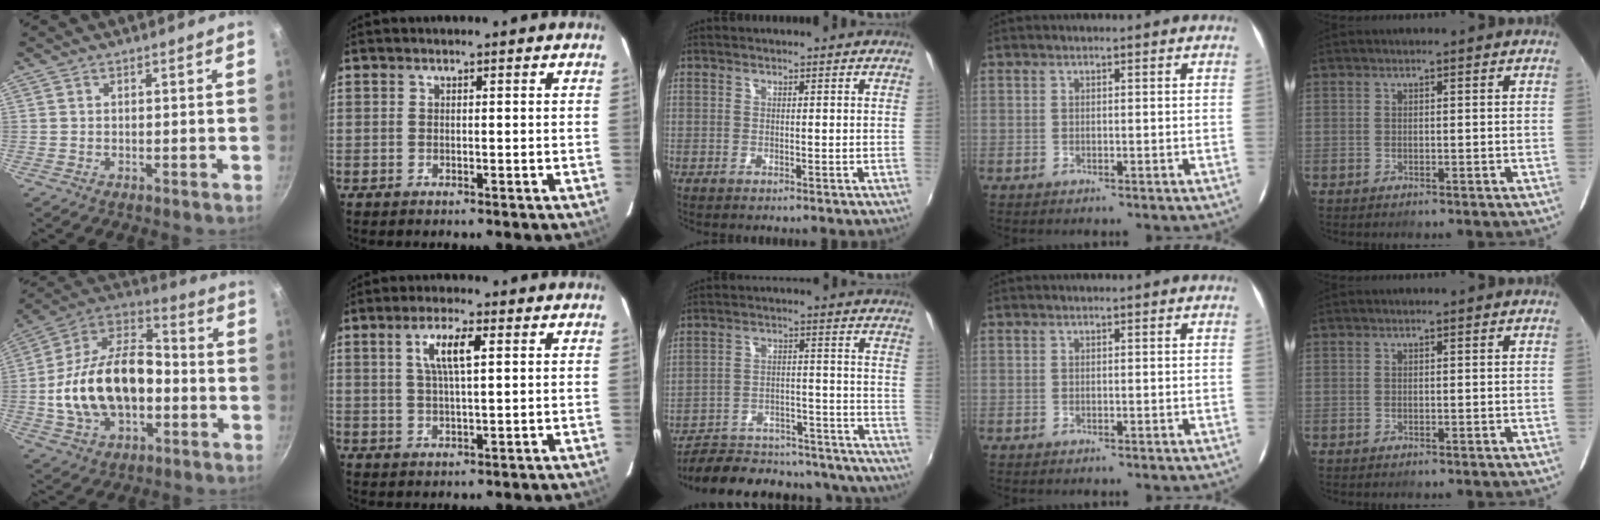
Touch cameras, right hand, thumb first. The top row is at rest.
{"thumb": {"total": 21.8, "force": [-3.3, 13.6, 16.7], "torque": [-0.285, 0.052, -0.065]}, "index": {"total": 6.0, "force": [2.0, 1.3, 5.6], "torque": [-0.104, 0.005, 0.037]}, "middle": {"total": 30.7, "force": [-27.3, 8.8, 10.8], "torque": [-0.191, 0.015, -0.341]}}